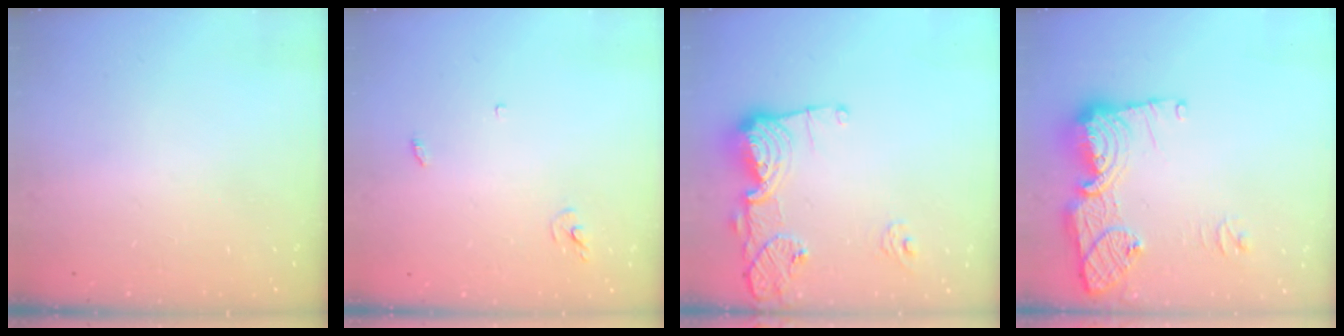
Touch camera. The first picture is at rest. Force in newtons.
{"total": 2.9, "press": 2.9, "slide": 0.2}
{"total": 15.9, "press": 15.9, "slide": 1.5}
{"total": 15.6, "press": 15.6, "slide": 1.3}